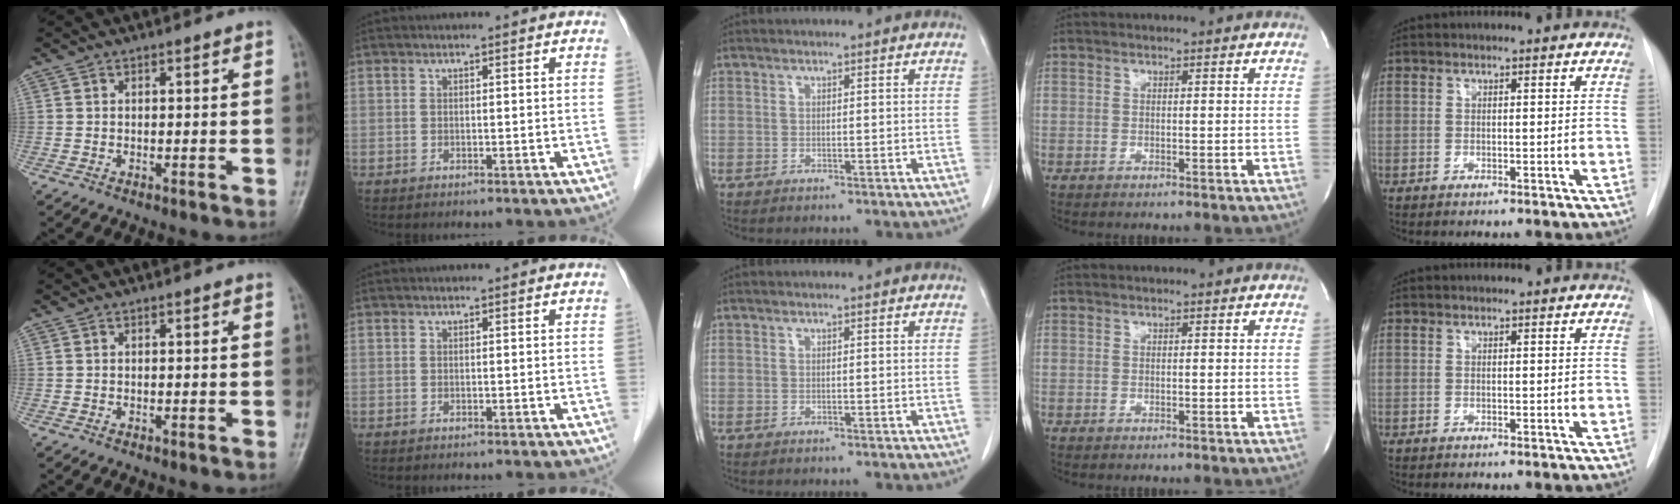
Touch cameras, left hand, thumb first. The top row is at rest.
{}